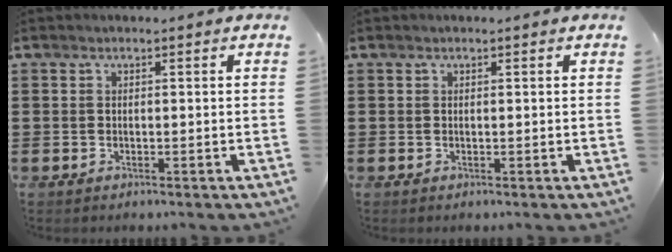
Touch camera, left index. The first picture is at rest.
{"total": 0.0}